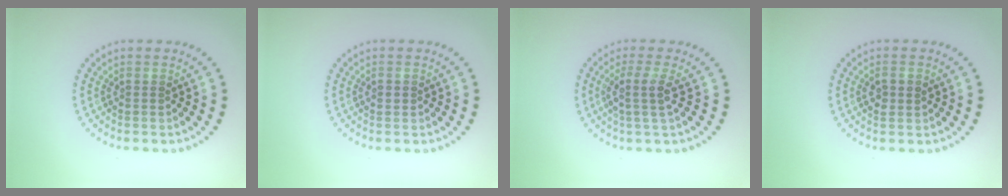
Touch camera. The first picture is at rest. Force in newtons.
{"total": 1.0, "press": 1.0, "slide": 0.1}
{"total": 2.4, "press": 1.9, "slide": 1.4}
{"total": 1.5, "press": 1.4, "slide": 0.3}